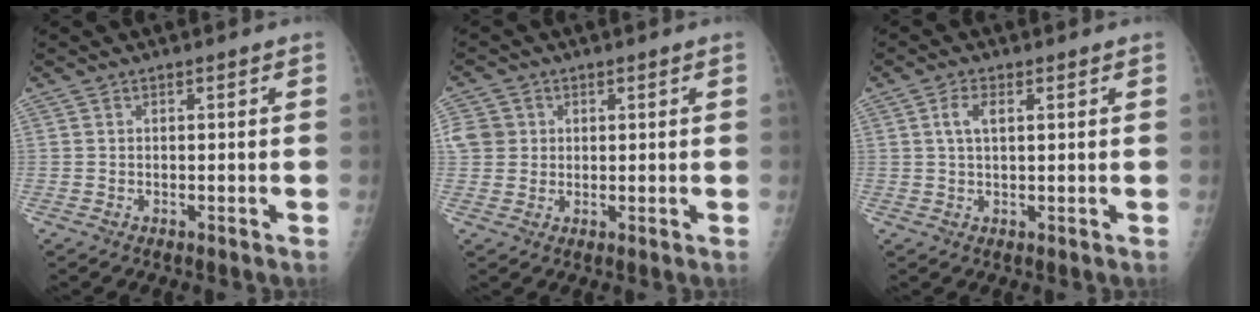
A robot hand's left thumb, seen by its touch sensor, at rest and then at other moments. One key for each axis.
{"total": 5.6, "fx": 1.3, "fy": 5.1, "fz": 1.7, "tx": -0.016, "ty": 0.006, "tz": 0.026}
{"total": 3.6, "fx": 1.1, "fy": 1.6, "fz": 3.0, "tx": -0.060, "ty": 0.006, "tz": 0.022}